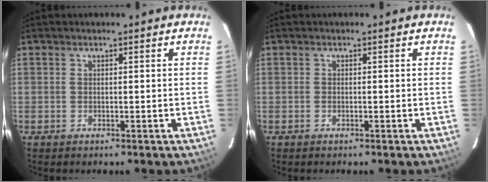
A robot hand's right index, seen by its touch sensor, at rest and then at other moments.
{"total": 0.0}